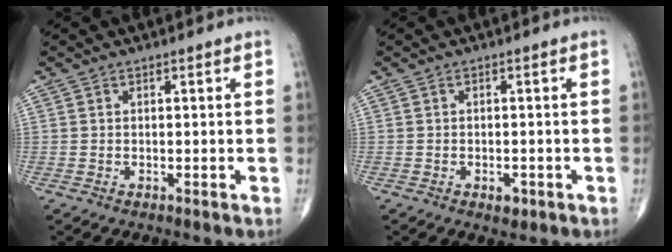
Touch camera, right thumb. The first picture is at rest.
{"total": 2.2, "force": [-1.0, 1.3, 1.5], "torque": [-0.015, 0.001, -0.011]}